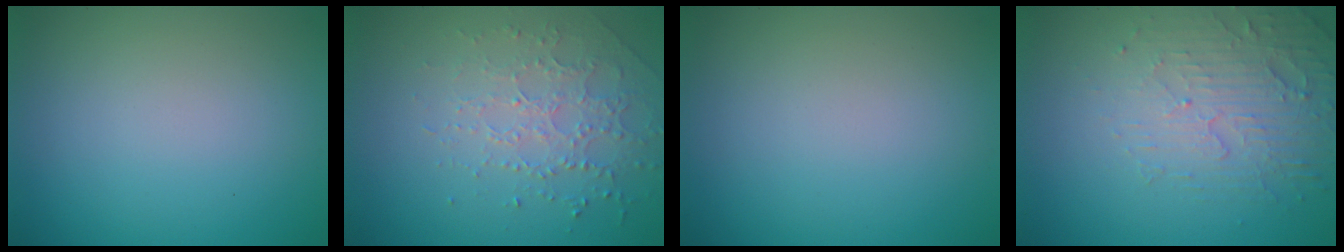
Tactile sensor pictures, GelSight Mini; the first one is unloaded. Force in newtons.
{"total": 2.1, "press": 1.9, "slide": 0.9}
{"total": 0.0}
{"total": 5.0, "press": 3.3, "slide": 3.7}